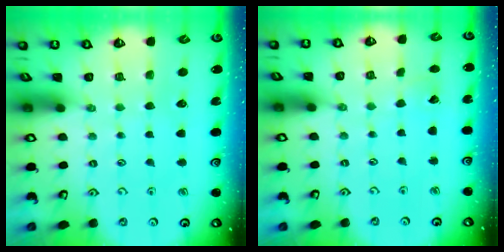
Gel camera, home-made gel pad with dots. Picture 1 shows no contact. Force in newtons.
{"total": 1.4, "press": 1.4, "slide": 0.0}